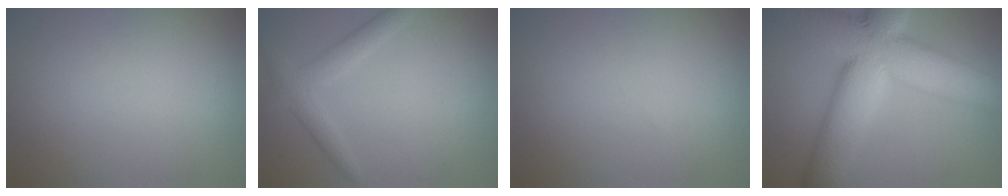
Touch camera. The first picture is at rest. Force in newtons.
{"total": 2.6, "press": 2.6, "slide": 0.1}
{"total": 0.0}
{"total": 14.4, "press": 14.4, "slide": 1.1}